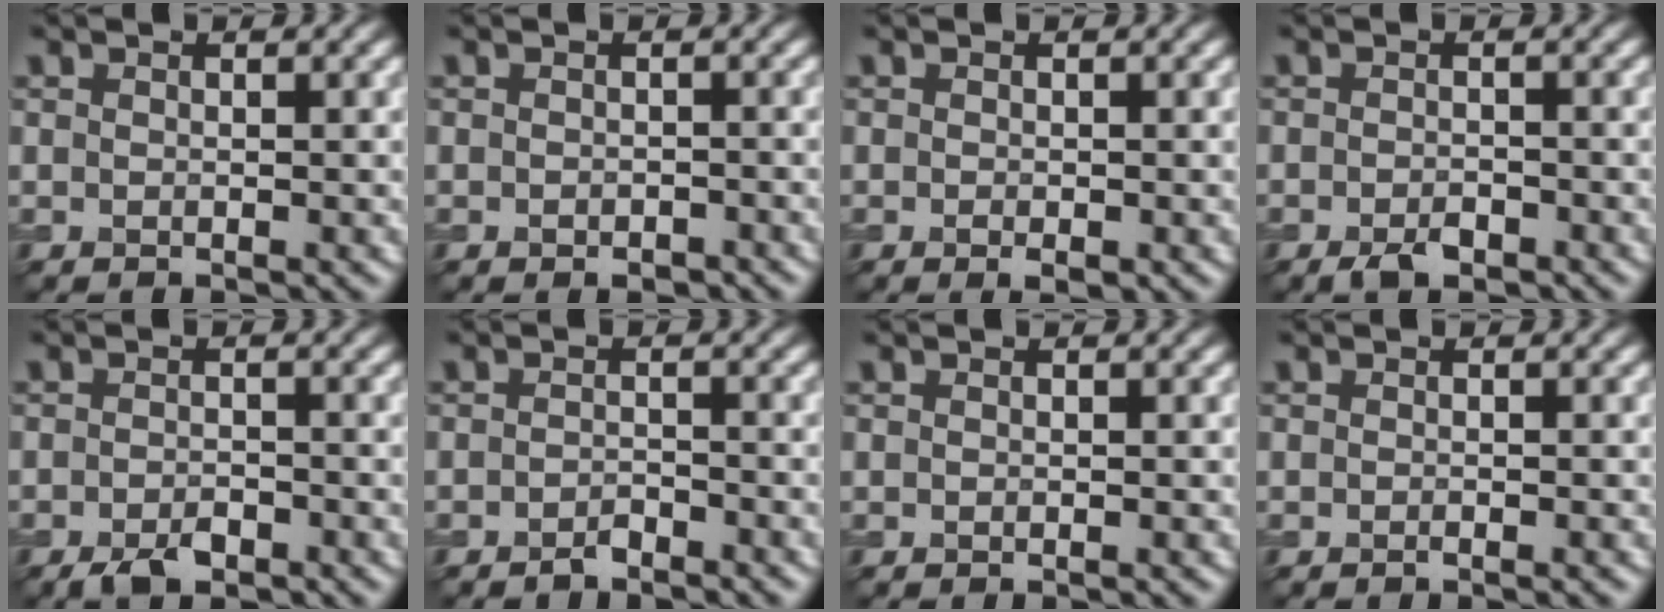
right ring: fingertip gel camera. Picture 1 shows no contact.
{"total": 1.2, "force": [-0.7, 0.6, 0.7], "torque": [-0.012, -0.003, -0.009]}
{"total": 1.0, "force": [-0.3, 0.5, 0.9], "torque": [-0.015, -0.003, -0.003]}
{"total": 2.2, "force": [-1.5, 0.9, 1.3], "torque": [-0.023, -0.002, -0.027]}
{"total": 2.6, "force": [-1.9, 1.0, 1.6], "torque": [-0.027, -0.001, -0.036]}
{"total": 1.4, "force": [-1.2, 0.3, 0.6], "torque": [-0.010, 0.002, -0.024]}
{"total": 0.0}
{"total": 0.6, "force": [-0.5, 0.1, 0.4], "torque": [-0.005, -0.001, -0.008]}